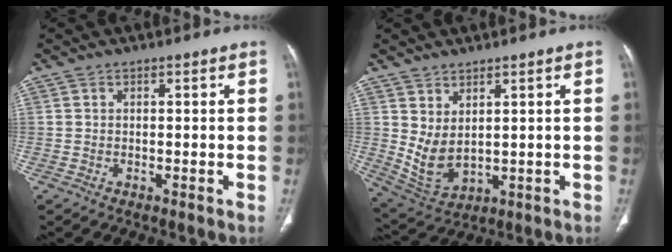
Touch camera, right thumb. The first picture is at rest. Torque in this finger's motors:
{"motor_torque": [-0.42, 0.57, 0.31, 0.42, 0.08]}